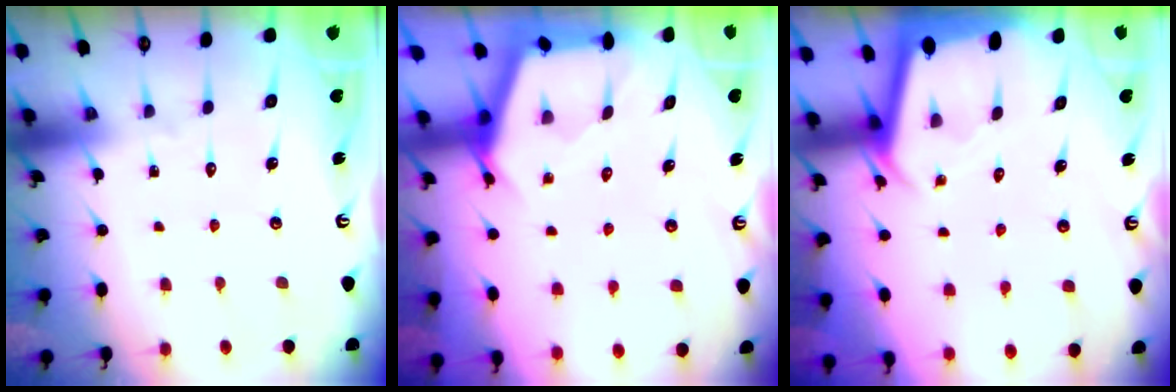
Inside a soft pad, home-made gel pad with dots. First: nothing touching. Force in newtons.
{"total": 2.7, "press": 2.7, "slide": 0.4}
{"total": 2.2, "press": 2.2, "slide": 0.1}